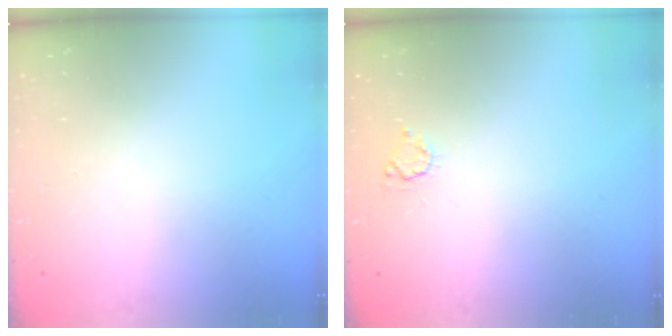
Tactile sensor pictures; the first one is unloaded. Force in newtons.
{"total": 3.2, "press": 3.1, "slide": 0.4}